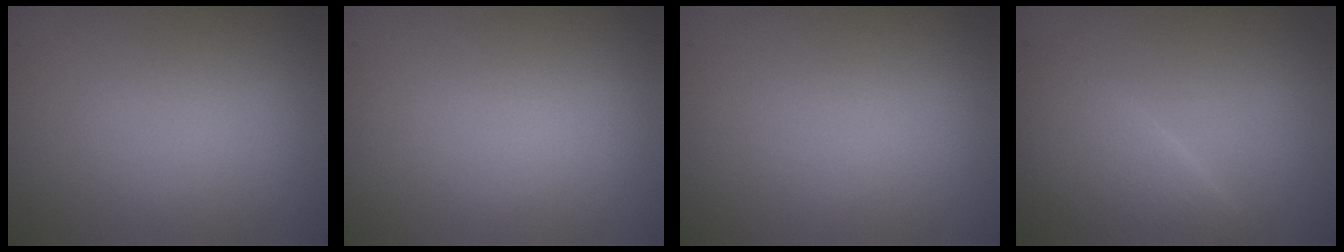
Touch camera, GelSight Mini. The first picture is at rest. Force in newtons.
{"total": 0.0}
{"total": 0.0}
{"total": 4.7, "press": 4.7, "slide": 0.4}